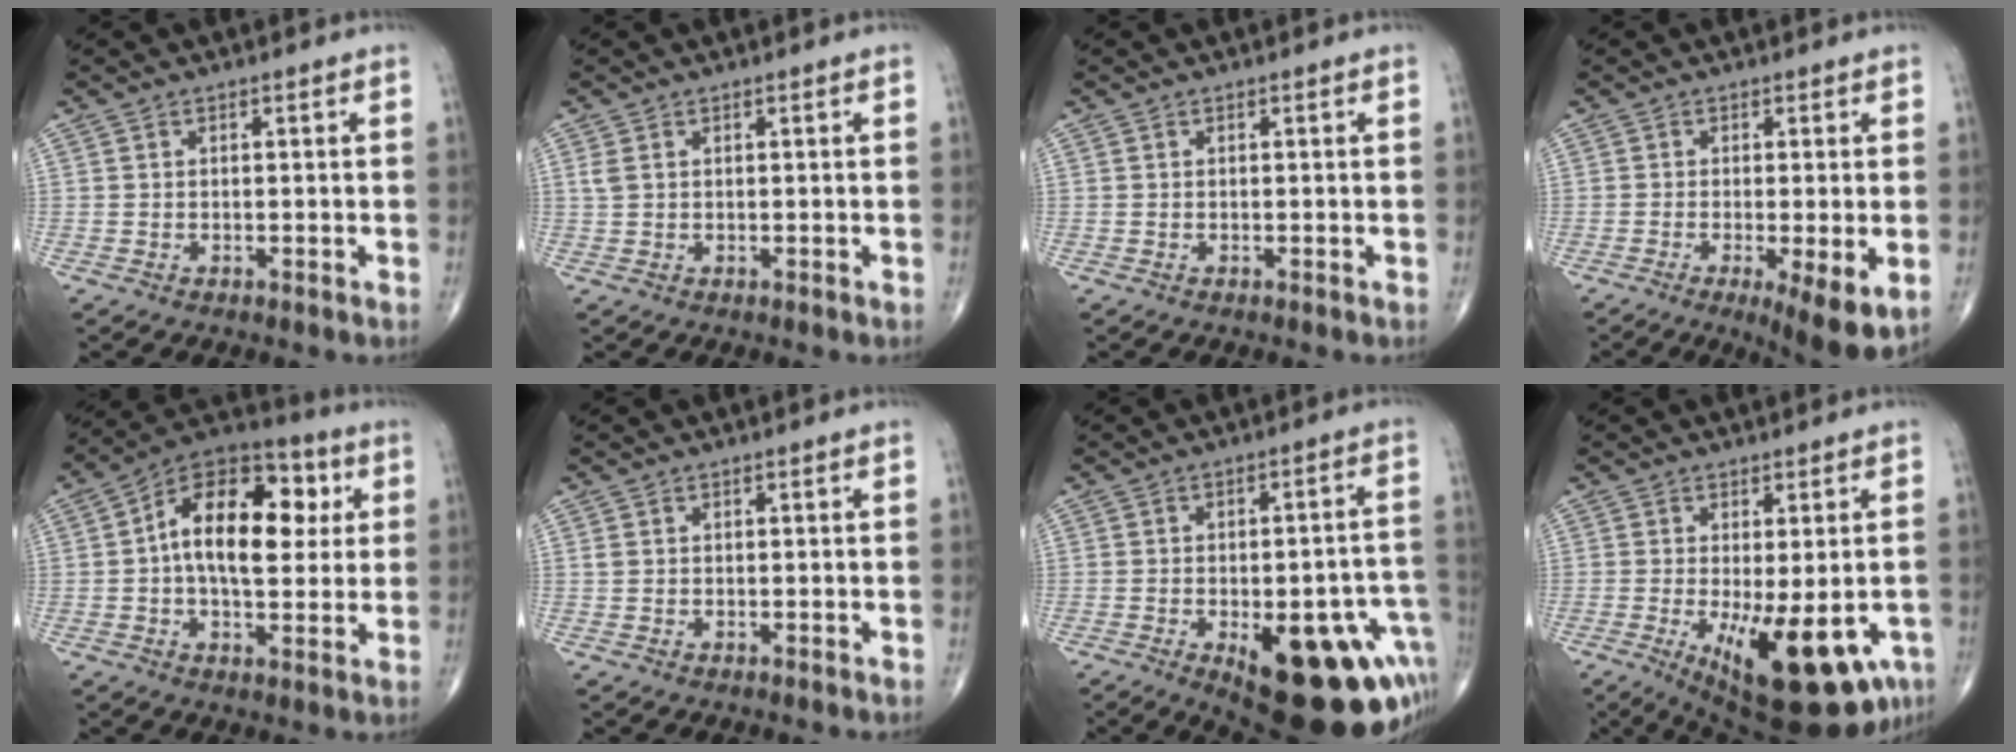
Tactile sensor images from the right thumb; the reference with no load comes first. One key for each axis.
{"total": 1.4, "fx": 0.5, "fy": 0.9, "fz": 1.0, "tx": -0.029, "ty": 0.007, "tz": 0.016}
{"total": 0.0}
{"total": 8.4, "fx": -2.4, "fy": 2.0, "fz": 7.8, "tx": -0.119, "ty": -0.023, "tz": -0.038}
{"total": 18.9, "fx": 3.0, "fy": 10.5, "fz": 15.3, "tx": -0.215, "ty": 0.022, "tz": 0.036}
{"total": 0.6, "fx": 0.2, "fy": 0.5, "fz": 0.3, "tx": -0.006, "ty": 0.004, "tz": 0.004}
{"total": 24.2, "fx": -9.2, "fy": 9.7, "fz": 20.1, "tx": -0.172, "ty": 0.027, "tz": -0.099}
{"total": 17.0, "fx": -6.2, "fy": 6.5, "fz": 14.4, "tx": -0.177, "ty": -0.021, "tz": -0.073}